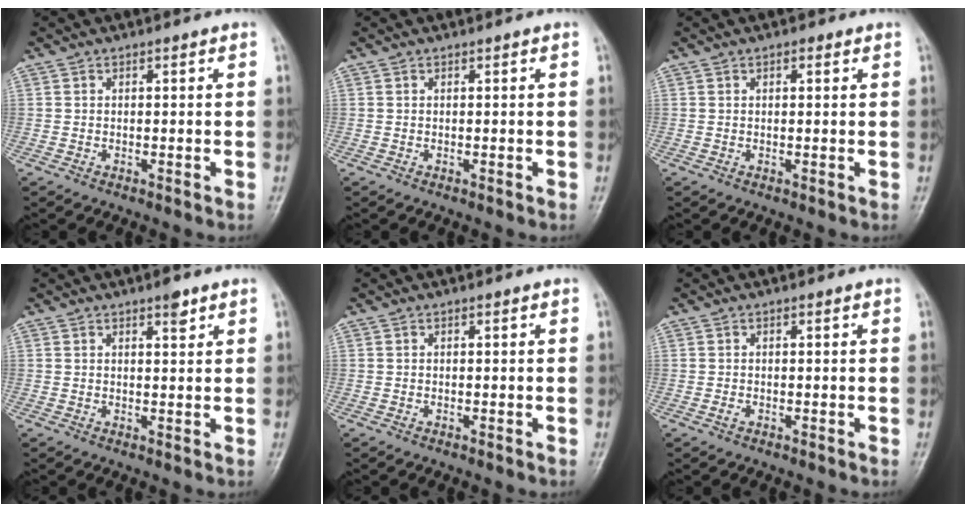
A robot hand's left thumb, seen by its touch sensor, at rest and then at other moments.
{"total": 0.0}
{"total": 1.4, "force": [0.7, 0.8, 1.0], "torque": [-0.009, 0.001, 0.006]}
{"total": 2.4, "force": [1.6, 0.8, 1.7], "torque": [-0.019, -0.008, 0.022]}
{"total": 0.0}
{"total": 1.0, "force": [-0.2, 0.7, 0.8], "torque": [-0.013, 0.001, -0.005]}